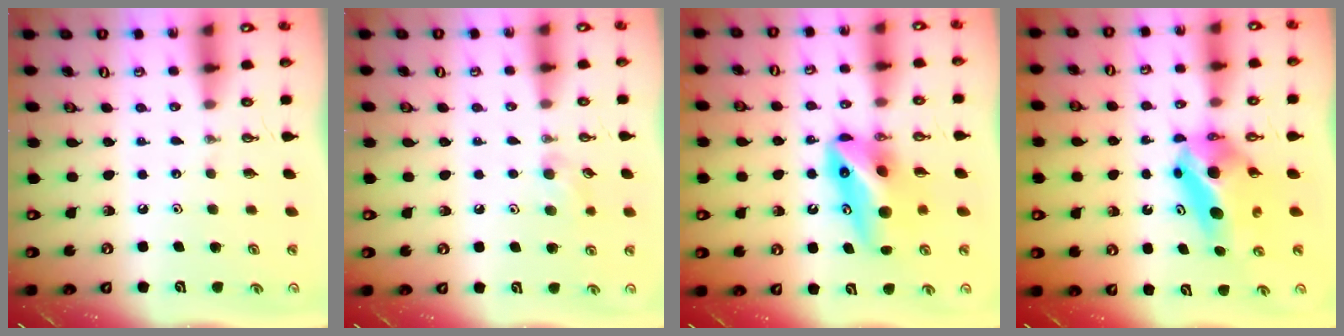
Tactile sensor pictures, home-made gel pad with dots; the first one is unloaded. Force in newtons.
{"total": 6.1, "press": 6.0, "slide": 1.4}
{"total": 10.5, "press": 10.4, "slide": 1.6}
{"total": 7.4, "press": 7.2, "slide": 1.8}